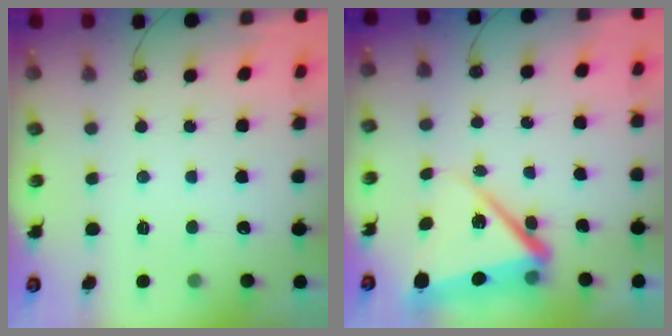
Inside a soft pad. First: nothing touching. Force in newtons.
{"total": 13.0, "press": 10.5, "slide": 7.7}